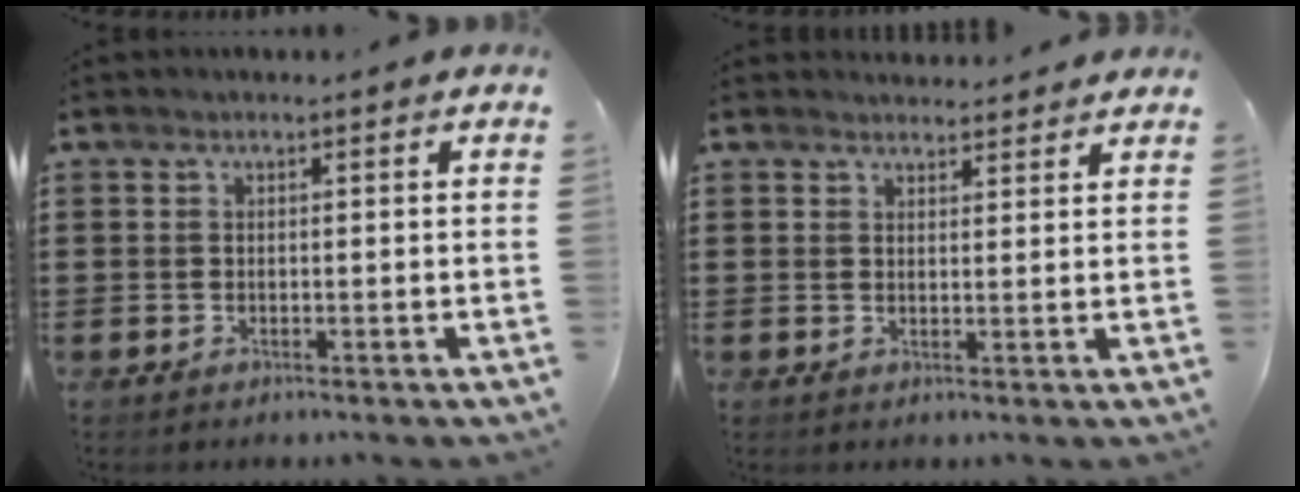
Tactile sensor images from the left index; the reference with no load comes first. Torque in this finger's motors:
{"motor_torque": [1.33, -0.81, -0.04, 0.00]}